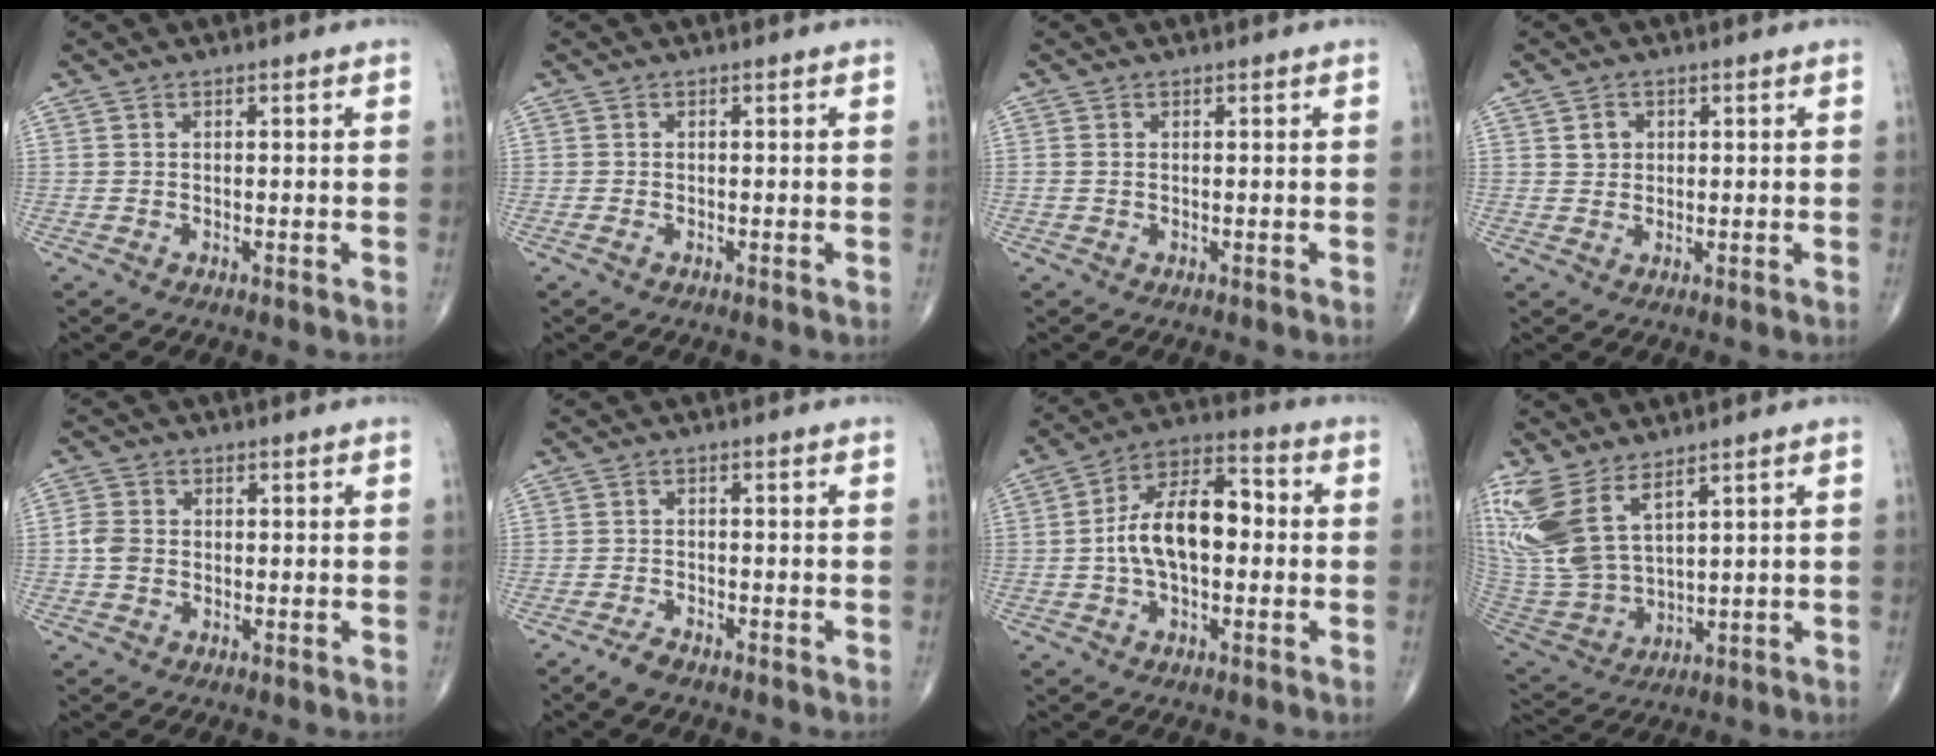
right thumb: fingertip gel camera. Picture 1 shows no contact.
{"total": 0.7, "force": [-0.4, 0.3, 0.5], "torque": [-0.012, -0.002, -0.008]}
{"total": 0.6, "force": [0.0, 0.4, 0.4], "torque": [-0.011, 0.003, 0.004]}
{"total": 2.4, "force": [0.8, 2.1, 1.0], "torque": [-0.004, -0.003, 0.012]}
{"total": 3.5, "force": [-0.3, 2.9, 1.9], "torque": [-0.031, 0.009, -0.010]}
{"total": 2.6, "force": [-2.2, 0.8, 1.2], "torque": [-0.030, 0.006, -0.041]}
{"total": 14.0, "force": [-0.4, 7.6, 11.7], "torque": [-0.193, 0.037, -0.018]}
{"total": 14.4, "force": [7.9, 6.6, 10.0], "torque": [-0.224, -0.034, 0.182]}